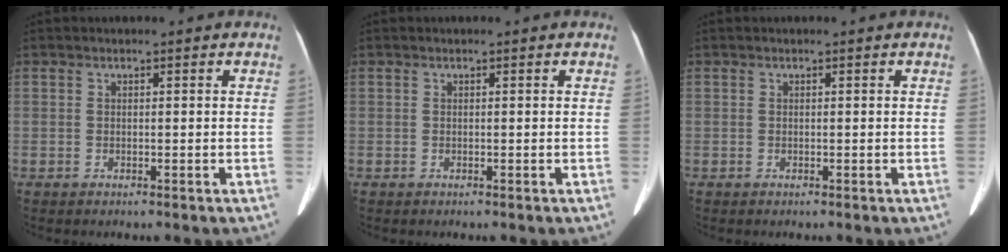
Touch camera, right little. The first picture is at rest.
{"total": 0.0}
{"total": 0.0}